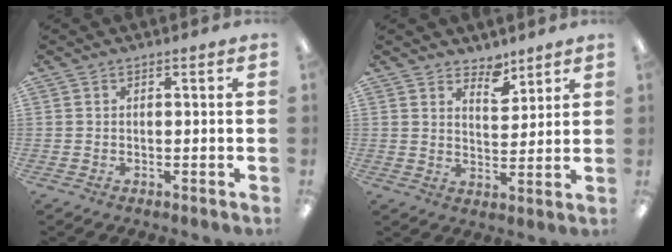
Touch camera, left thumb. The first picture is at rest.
{"total": 5.6, "force": [4.8, 2.5, 1.4], "torque": [0.000, -0.037, 0.083]}